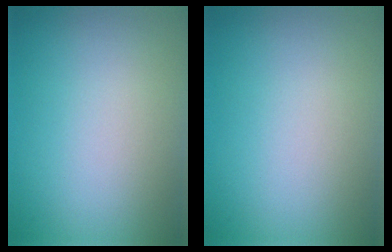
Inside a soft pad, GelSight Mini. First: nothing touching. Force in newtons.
{"total": 0.0}